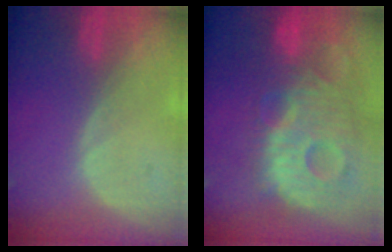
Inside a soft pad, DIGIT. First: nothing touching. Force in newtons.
{"total": 13.9, "press": 11.9, "slide": 7.2}